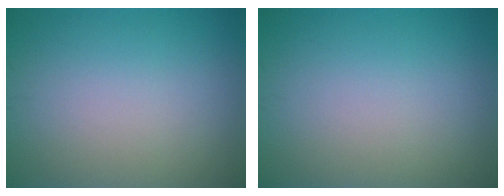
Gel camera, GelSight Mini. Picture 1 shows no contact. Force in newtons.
{"total": 0.0}